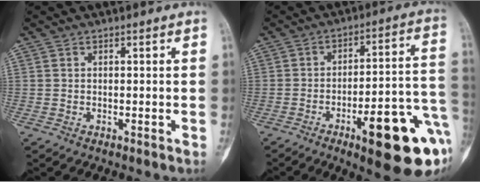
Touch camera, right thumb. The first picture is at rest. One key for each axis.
{"total": 20.4, "fx": -8.0, "fy": 5.4, "fz": 18.0, "tx": -0.183, "ty": 0.039, "tz": -0.101}